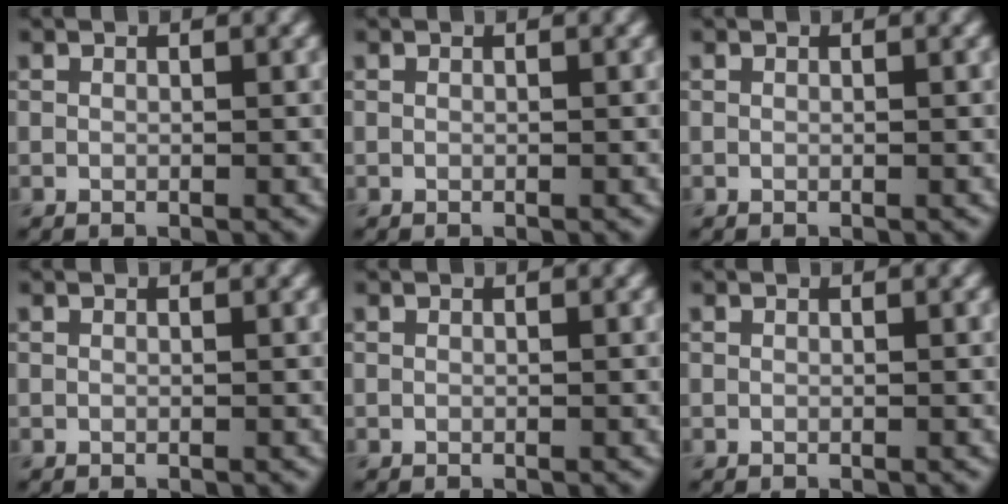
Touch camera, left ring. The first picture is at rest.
{"total": 0.0}
{"total": 0.0}
{"total": 0.0}
{"total": 0.0}
{"total": 0.0}